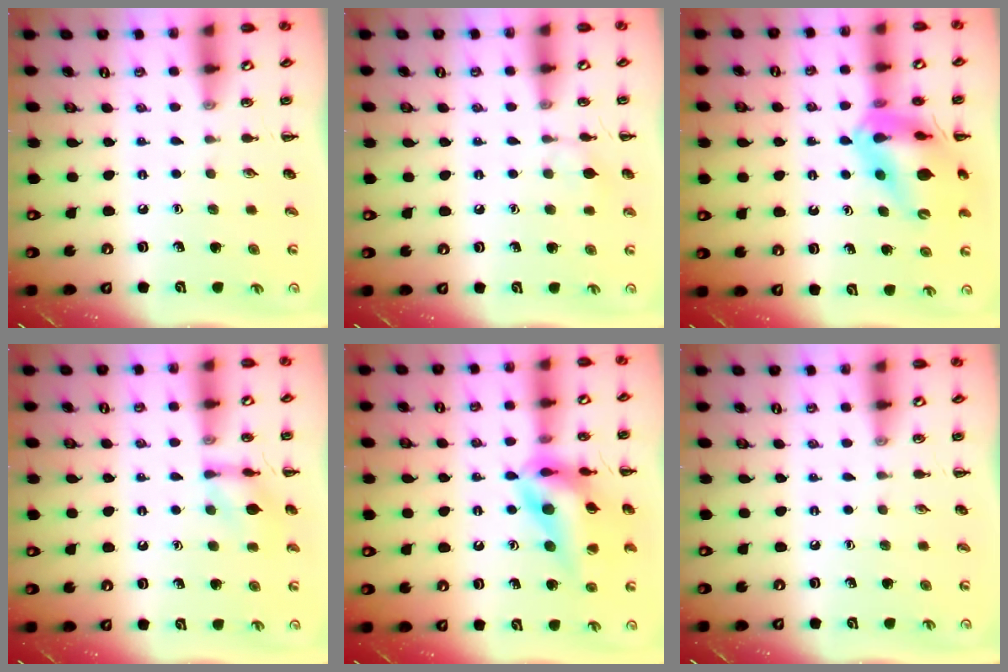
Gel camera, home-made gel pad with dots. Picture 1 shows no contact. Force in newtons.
{"total": 5.9, "press": 5.7, "slide": 1.5}
{"total": 17.4, "press": 17.1, "slide": 3.1}
{"total": 9.0, "press": 8.9, "slide": 0.6}
{"total": 17.4, "press": 17.1, "slide": 2.9}
{"total": 0.0}